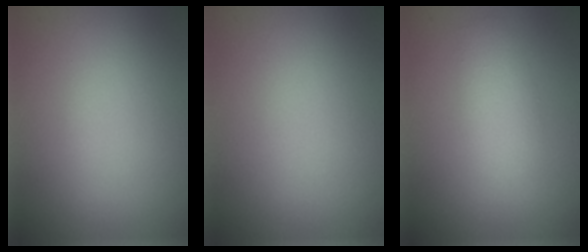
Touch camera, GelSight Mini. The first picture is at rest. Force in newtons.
{"total": 0.0}
{"total": 2.7, "press": 2.7, "slide": 0.2}